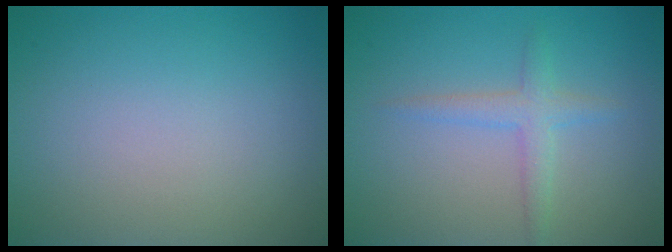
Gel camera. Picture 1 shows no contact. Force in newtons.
{"total": 2.0, "press": 2.0, "slide": 0.1}